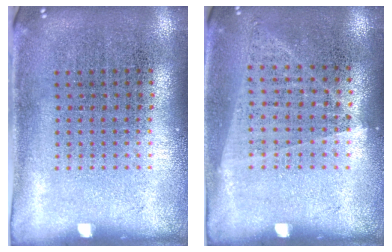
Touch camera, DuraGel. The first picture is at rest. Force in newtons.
{"total": 1.0, "press": 0.9, "slide": 0.4}